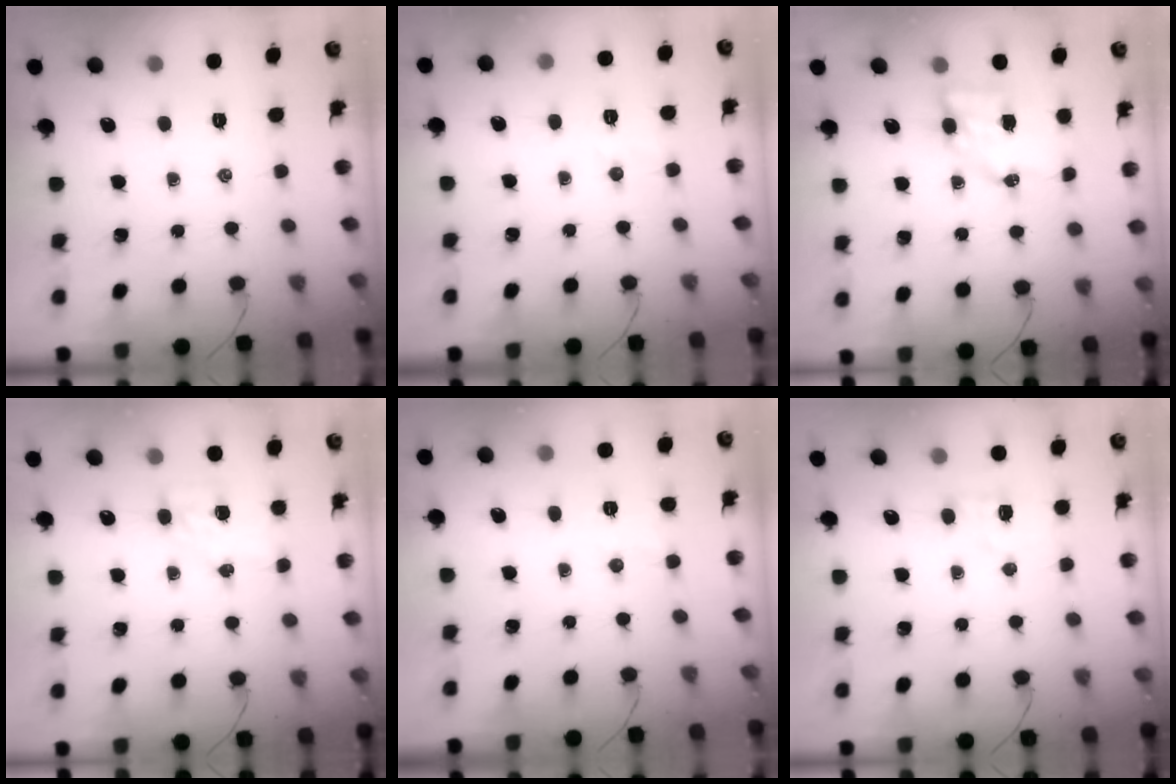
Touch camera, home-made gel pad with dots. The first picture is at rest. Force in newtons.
{"total": 4.7, "press": 4.6, "slide": 1.0}
{"total": 6.4, "press": 6.3, "slide": 0.8}
{"total": 4.9, "press": 4.8, "slide": 1.1}
{"total": 2.9, "press": 2.9, "slide": 0.7}
{"total": 3.8, "press": 3.6, "slide": 1.3}